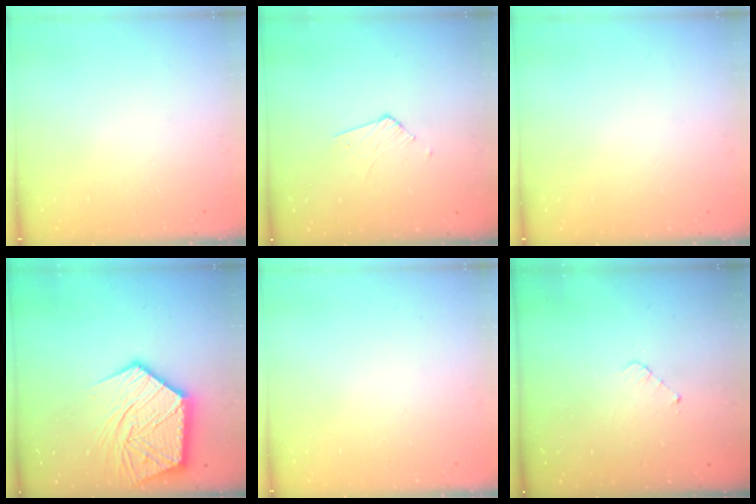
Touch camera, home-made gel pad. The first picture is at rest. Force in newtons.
{"total": 2.9, "press": 2.9, "slide": 0.2}
{"total": 0.0}
{"total": 22.6, "press": 22.5, "slide": 2.1}
{"total": 0.0}
{"total": 3.0, "press": 3.0, "slide": 0.2}